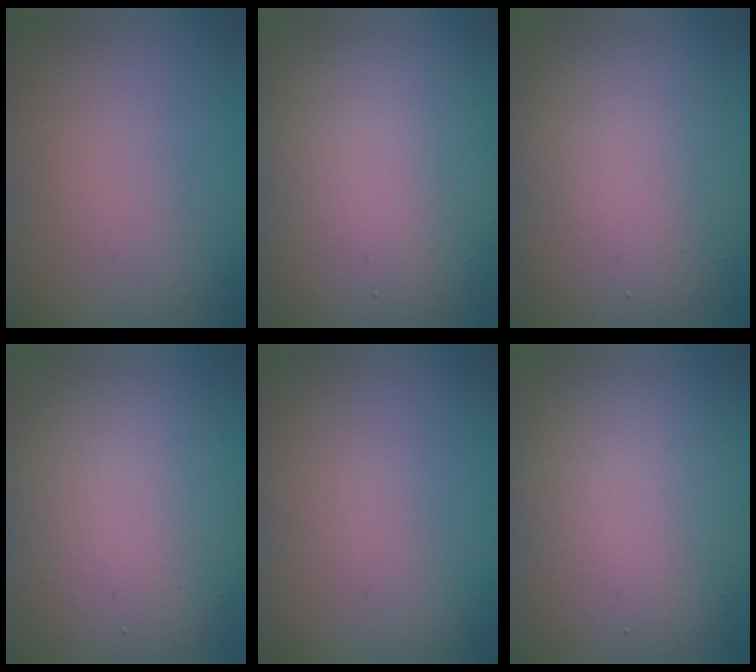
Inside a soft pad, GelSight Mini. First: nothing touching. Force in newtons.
{"total": 9.3, "press": 9.3, "slide": 0.4}
{"total": 7.7, "press": 7.7, "slide": 0.5}
{"total": 7.3, "press": 7.3, "slide": 0.4}
{"total": 0.0}
{"total": 7.2, "press": 7.2, "slide": 0.3}